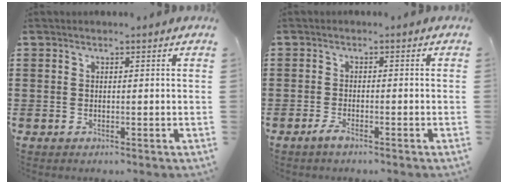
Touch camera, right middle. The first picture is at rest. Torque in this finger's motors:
{"motor_torque": [0.77, -0.09, 0.00, 0.02]}